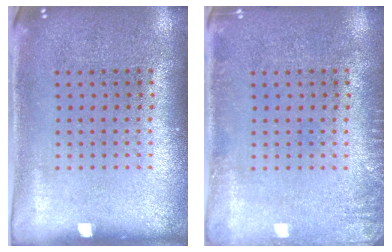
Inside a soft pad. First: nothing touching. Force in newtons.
{"total": 1.4, "press": 1.3, "slide": 0.2}